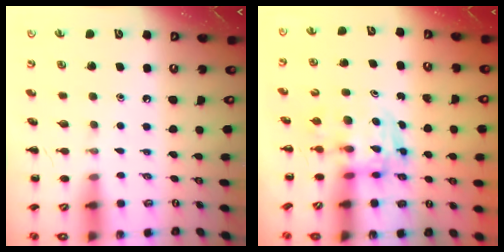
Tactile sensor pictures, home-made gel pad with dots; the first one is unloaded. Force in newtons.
{"total": 3.5, "press": 3.5, "slide": 0.6}